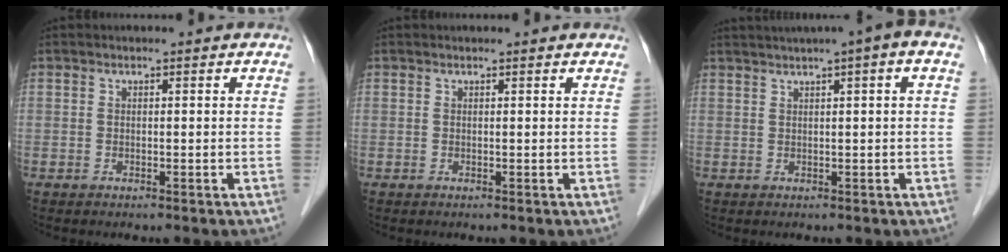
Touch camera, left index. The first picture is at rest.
{"total": 1.1, "force": [1.1, 0.1, 0.2], "torque": [-0.010, 0.008, 0.012]}
{"total": 6.0, "force": [3.3, -0.2, 5.0], "torque": [-0.076, 0.030, 0.048]}